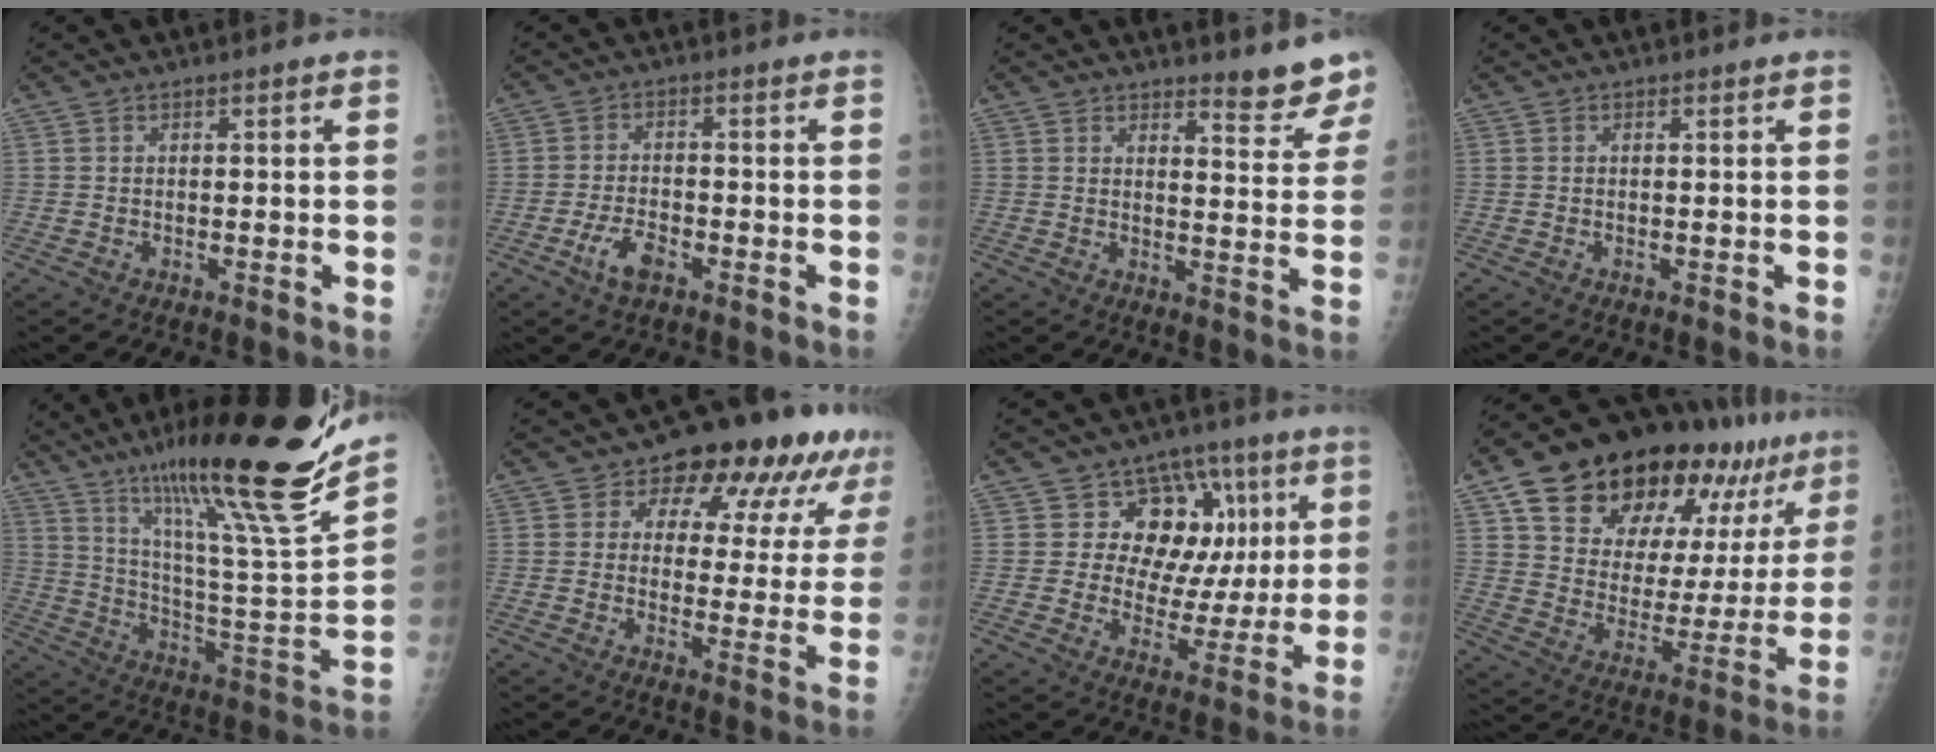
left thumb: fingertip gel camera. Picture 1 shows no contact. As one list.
[{"total": 4.9, "force": [-2.5, 2.4, 3.4], "torque": [-0.066, 0.012, -0.046]}, {"total": 6.2, "force": [5.7, 1.3, 2.2], "torque": [-0.007, -0.052, 0.067]}, {"total": 0.0}, {"total": 28.5, "force": [20.6, 2.2, 19.6], "torque": [-0.290, -0.098, 0.334]}, {"total": 16.8, "force": [10.2, 9.2, 9.6], "torque": [-0.076, -0.026, 0.124]}, {"total": 14.0, "force": [4.4, 10.6, 7.9], "torque": [-0.043, -0.001, 0.066]}, {"total": 27.9, "force": [17.6, 13.8, 16.7], "torque": [-0.219, -0.035, 0.271]}]